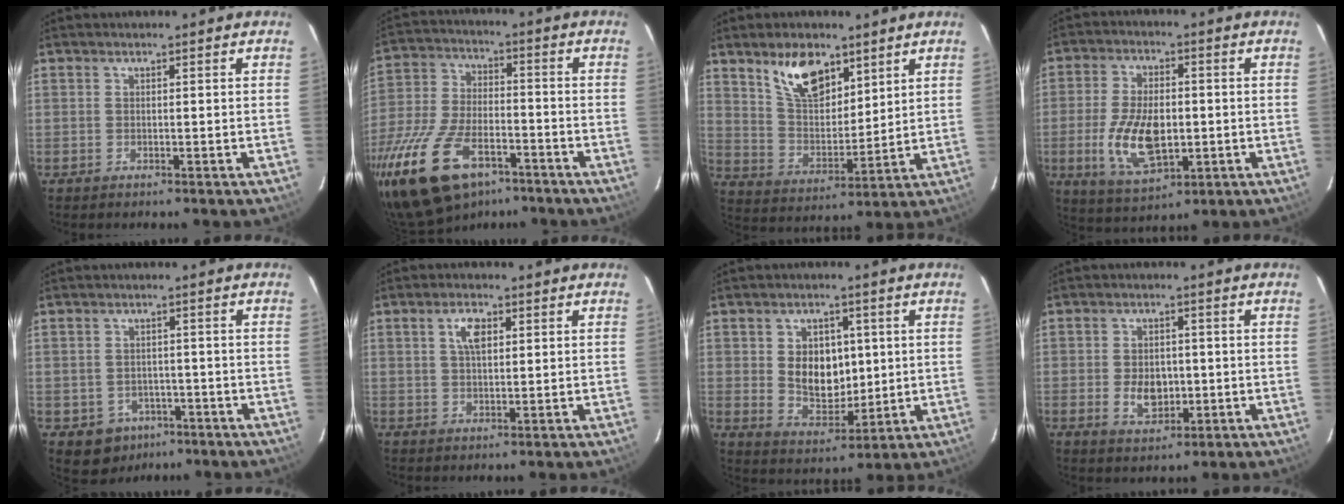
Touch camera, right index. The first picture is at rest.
{"total": 20.3, "force": [-12.6, 10.7, 11.8], "torque": [-0.259, -0.021, -0.219]}
{"total": 11.8, "force": [7.5, 6.0, 7.0], "torque": [-0.120, 0.007, 0.145]}
{"total": 12.8, "force": [-2.3, 6.7, 10.6], "torque": [-0.215, -0.008, -0.035]}
{"total": 6.5, "force": [-3.4, 5.3, 1.5], "torque": [-0.041, 0.014, -0.034]}
{"total": 4.1, "force": [1.5, 2.0, 3.3], "torque": [-0.061, 0.009, 0.029]}
{"total": 9.5, "force": [1.4, 7.0, 6.3], "torque": [-0.114, 0.003, 0.040]}
{"total": 6.0, "force": [-1.1, 4.3, 4.1], "torque": [-0.081, 0.000, -0.011]}